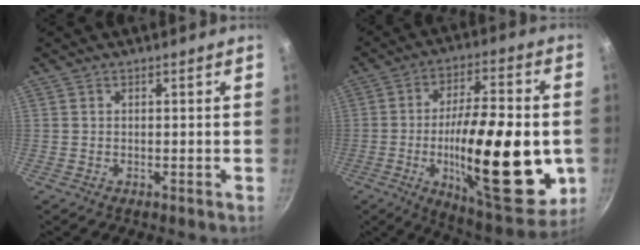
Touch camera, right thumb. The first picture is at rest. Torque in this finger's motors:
{"motor_torque": [2.58, 2.44, 2.57, -0.20, 0.71]}